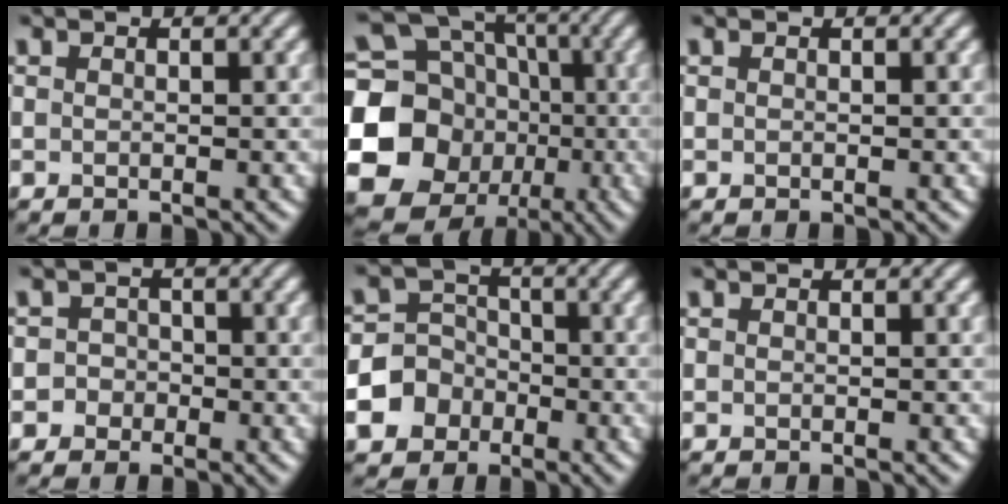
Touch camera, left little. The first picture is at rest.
{"total": 21.5, "force": [-3.7, 19.8, 7.5], "torque": [-0.179, -0.013, -0.095]}
{"total": 0.0}
{"total": 1.8, "force": [-0.6, 1.7, 0.1], "torque": [0.029, 0.004, -0.018]}
{"total": 6.2, "force": [-2.6, 5.4, 1.8], "torque": [-0.022, -0.002, -0.072]}
{"total": 0.0}